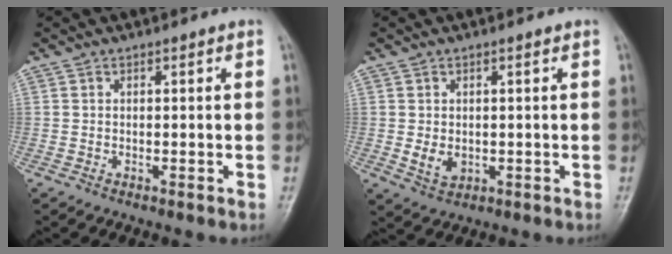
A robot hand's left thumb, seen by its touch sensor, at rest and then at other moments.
{"total": 3.5, "force": [0.0, 2.6, 2.4], "torque": [-0.034, -0.007, 0.009]}